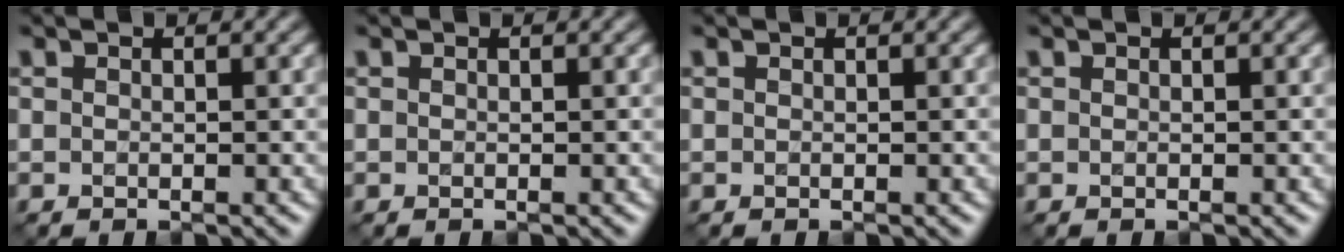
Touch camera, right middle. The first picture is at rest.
{"total": 0.0}
{"total": 0.0}
{"total": 0.0}